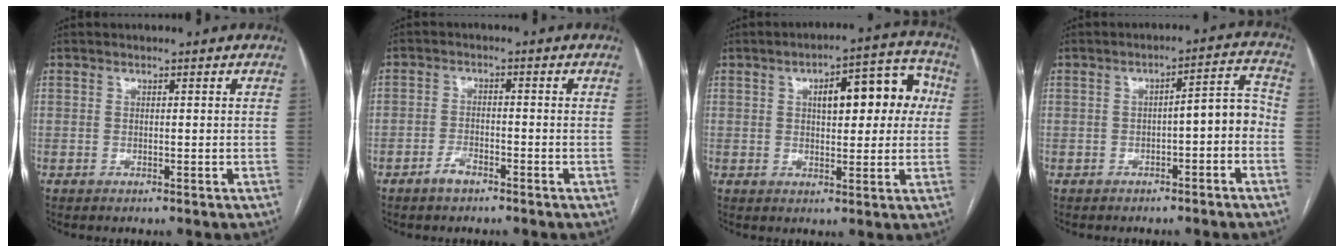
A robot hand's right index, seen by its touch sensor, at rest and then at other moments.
{"total": 2.7, "force": [-2.0, 1.3, 1.2], "torque": [-0.021, 0.005, -0.036]}
{"total": 11.3, "force": [2.5, 4.4, 10.1], "torque": [-0.125, 0.038, 0.032]}
{"total": 7.6, "force": [-2.1, 1.7, 7.1], "torque": [-0.090, 0.039, -0.029]}